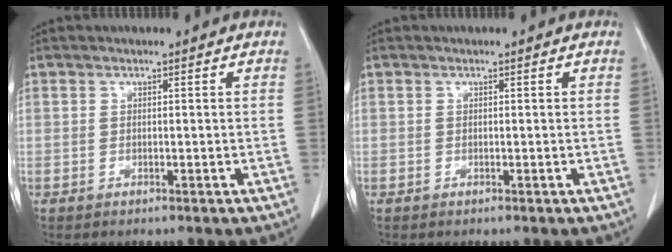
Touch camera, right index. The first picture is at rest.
{"total": 0.0}